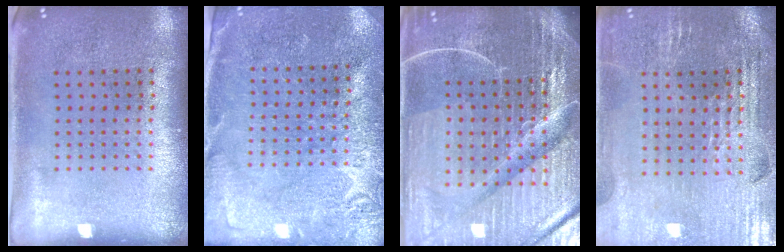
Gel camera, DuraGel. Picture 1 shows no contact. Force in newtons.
{"total": 2.8, "press": 2.8, "slide": 0.1}
{"total": 7.1, "press": 6.2, "slide": 3.5}
{"total": 2.9, "press": 2.8, "slide": 0.5}